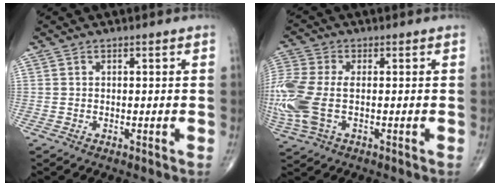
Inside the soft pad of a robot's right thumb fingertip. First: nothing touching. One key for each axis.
{"total": 13.6, "fx": -1.5, "fy": 7.6, "fz": 11.2, "tx": -0.312, "ty": 0.001, "tz": -0.024}